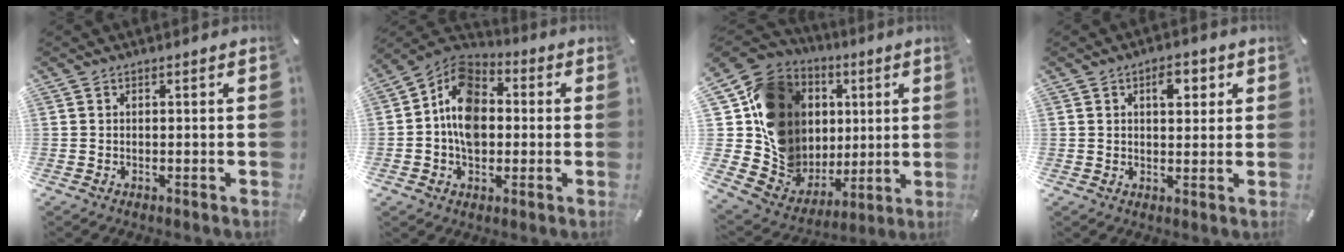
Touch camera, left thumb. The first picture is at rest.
{"total": 11.4, "force": [-1.1, 8.8, 7.2], "torque": [-0.138, 0.017, -0.022]}
{"total": 17.3, "force": [4.2, 15.3, 6.8], "torque": [-0.115, -0.043, 0.104]}
{"total": 5.4, "force": [1.9, 3.5, 3.7], "torque": [-0.032, -0.009, 0.022]}